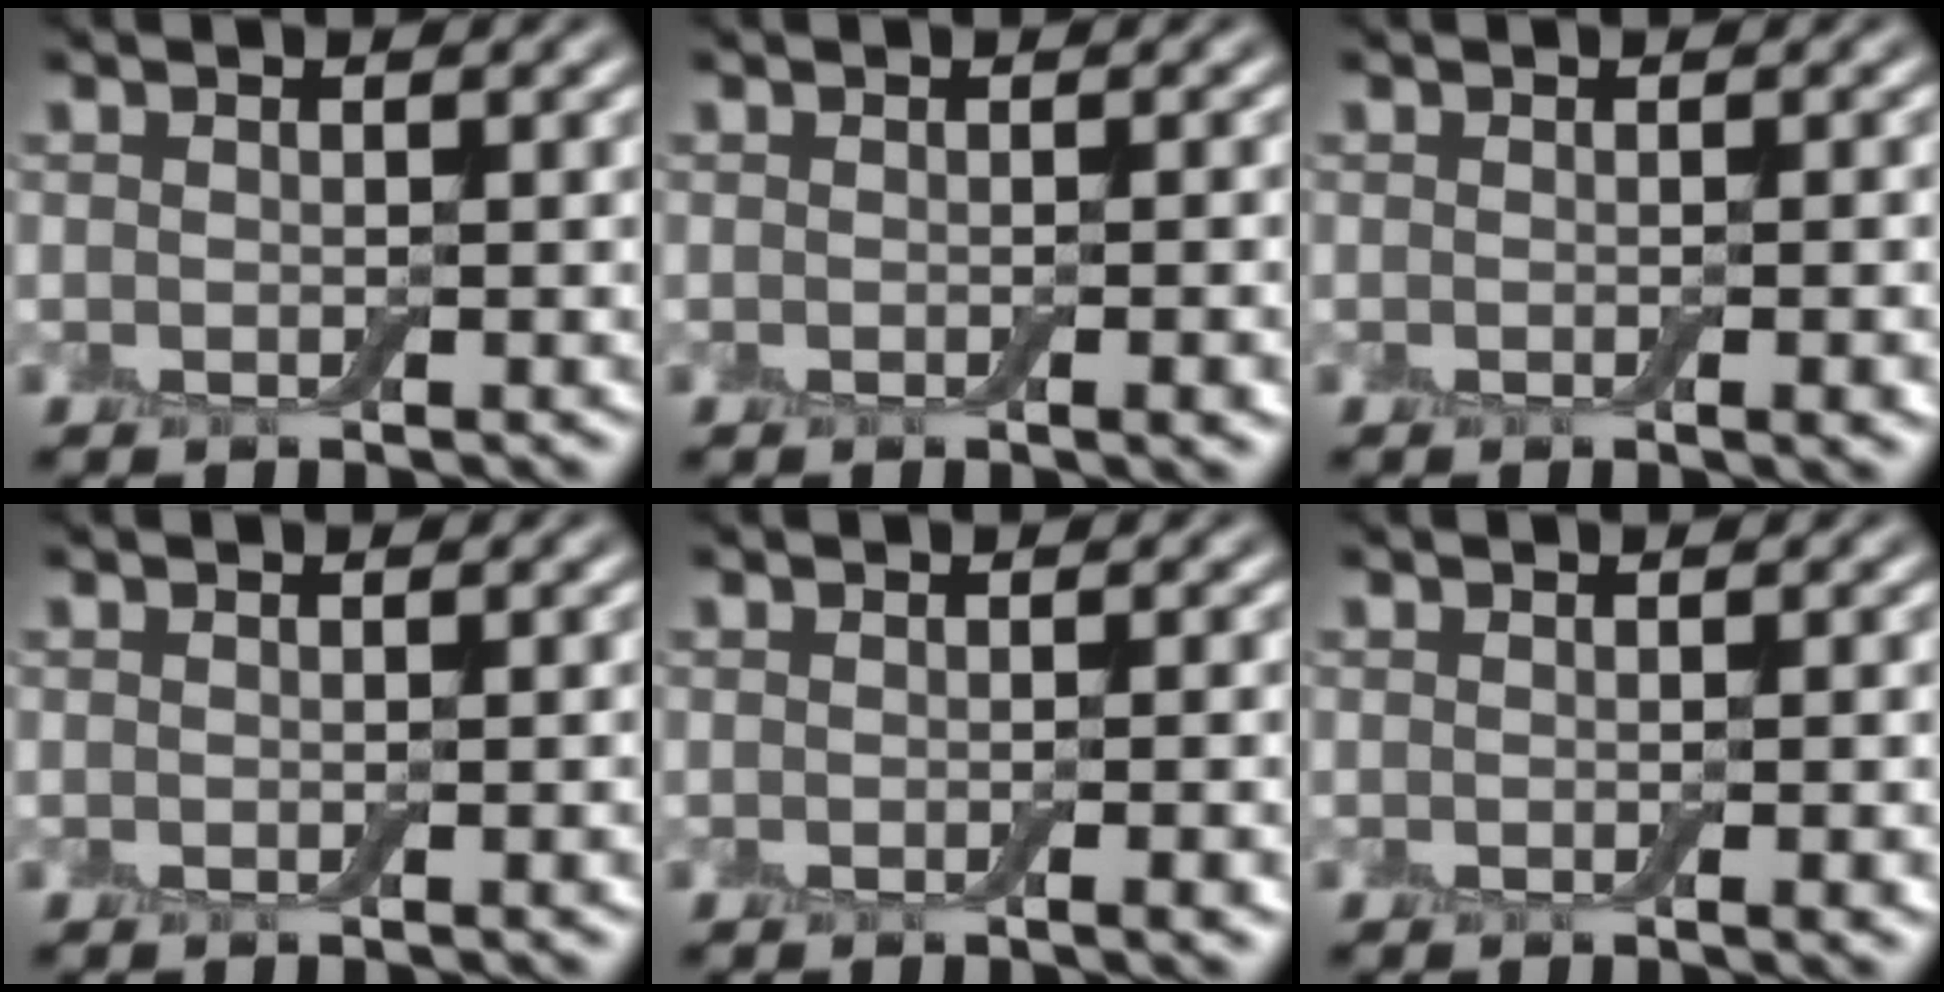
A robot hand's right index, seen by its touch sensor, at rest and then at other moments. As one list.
[{"total": 2.0, "force": [-0.4, 0.5, 1.9], "torque": [-0.018, -0.001, -0.004]}, {"total": 2.0, "force": [-0.3, 0.5, 1.9], "torque": [-0.018, -0.001, -0.003]}, {"total": 1.0, "force": [-0.2, 0.2, 0.9], "torque": [-0.009, 0.001, -0.002]}, {"total": 2.3, "force": [-0.5, 0.6, 2.1], "torque": [-0.018, 0.001, -0.006]}, {"total": 1.6, "force": [-0.3, 0.3, 1.5], "torque": [-0.016, -0.002, -0.004]}]